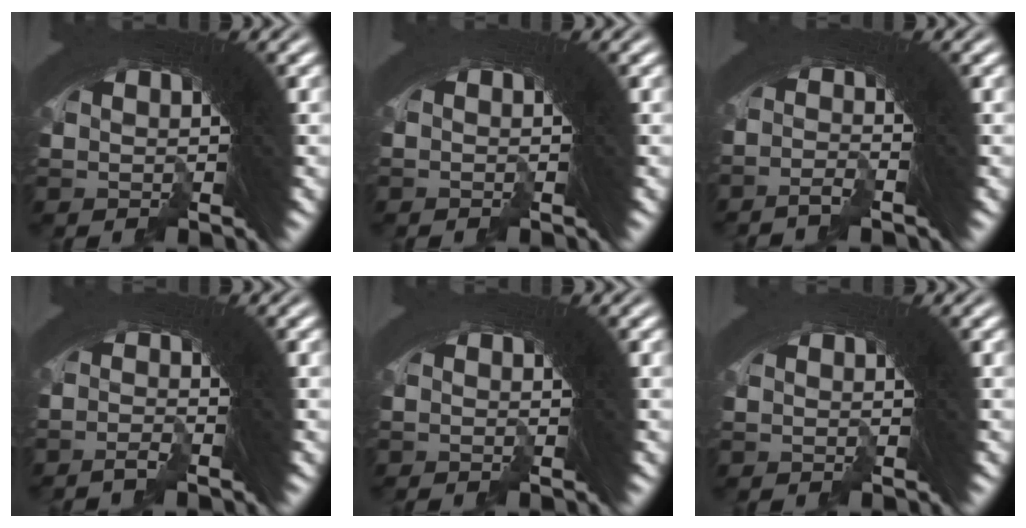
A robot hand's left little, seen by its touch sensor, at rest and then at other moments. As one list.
[{"total": 1.6, "force": [-0.7, -0.8, -1.2], "torque": [0.018, -0.005, -0.008]}, {"total": 2.8, "force": [-1.6, -1.6, -1.8], "torque": [0.038, 0.001, -0.033]}, {"total": 2.8, "force": [-1.6, -1.4, -1.8], "torque": [0.038, 0.000, -0.031]}, {"total": 2.0, "force": [-0.5, -1.3, -1.5], "torque": [0.029, 0.001, -0.008]}, {"total": 2.0, "force": [-0.8, -1.0, -1.5], "torque": [0.022, -0.005, -0.010]}]